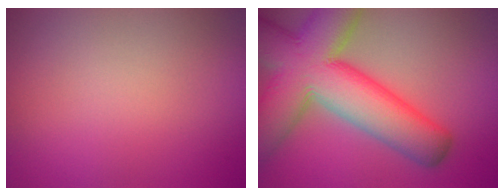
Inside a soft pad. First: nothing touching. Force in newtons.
{"total": 14.5, "press": 14.4, "slide": 0.8}